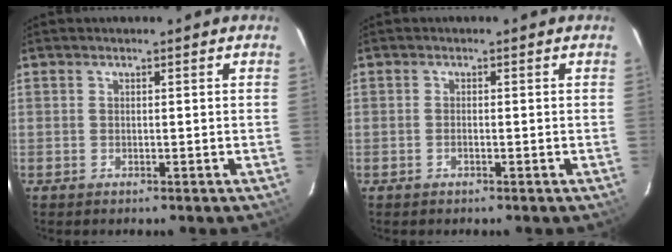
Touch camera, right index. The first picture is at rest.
{"total": 0.7, "force": [-0.4, 0.2, 0.5], "torque": [-0.012, 0.001, -0.008]}